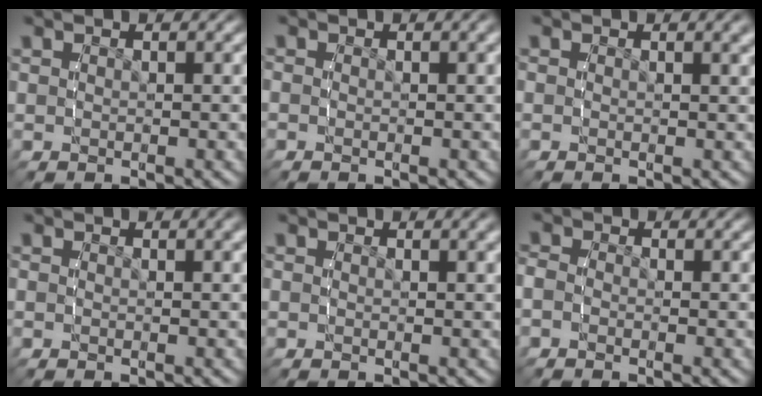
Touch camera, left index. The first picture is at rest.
{"total": 1.3, "force": [-0.5, 1.0, 0.6], "torque": [-0.006, 0.002, -0.014]}
{"total": 0.7, "force": [0.0, 0.5, 0.5], "torque": [-0.005, 0.000, -0.006]}
{"total": 0.9, "force": [-0.4, 0.7, 0.5], "torque": [-0.002, 0.003, -0.013]}
{"total": 0.8, "force": [-0.3, 0.6, 0.4], "torque": [-0.002, 0.000, -0.010]}
{"total": 2.5, "force": [-0.6, 2.2, 1.0], "torque": [-0.028, 0.005, -0.025]}